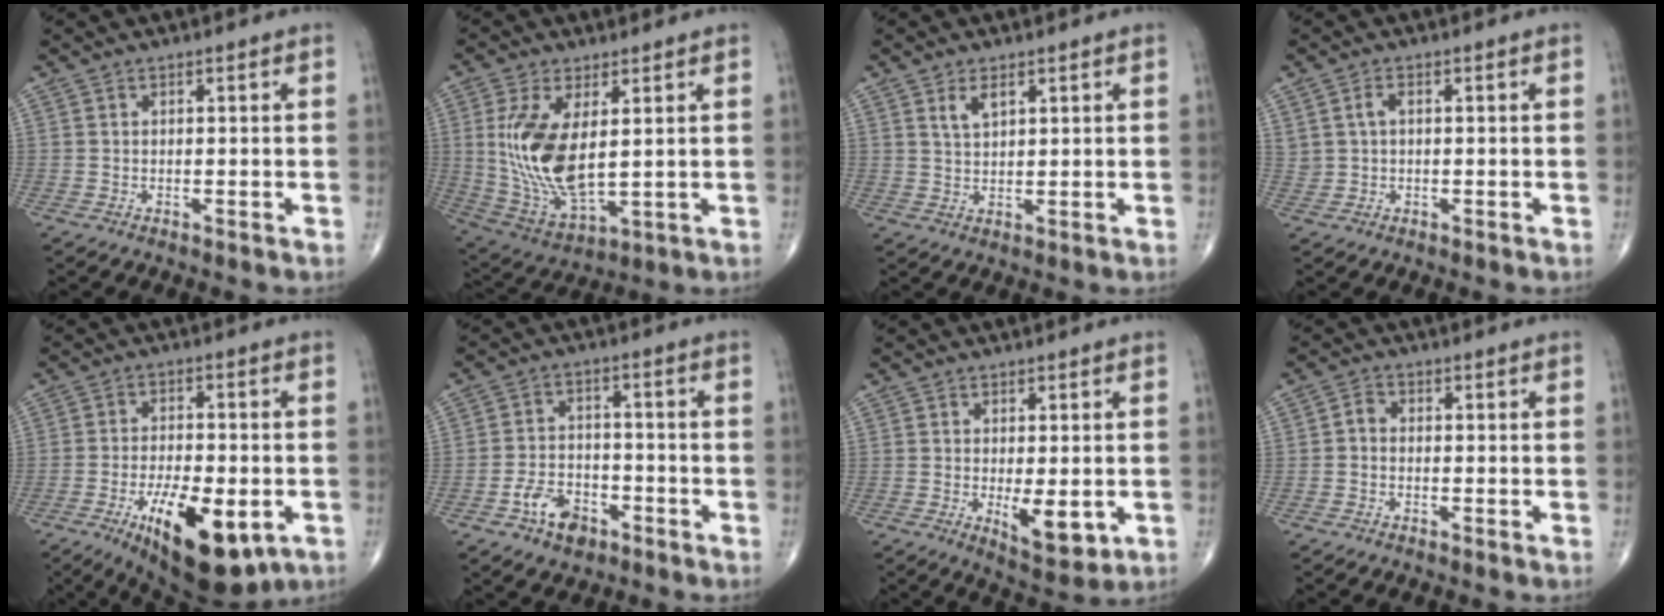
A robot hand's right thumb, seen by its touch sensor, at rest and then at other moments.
{"total": 15.1, "force": [2.3, 6.9, 13.2], "torque": [-0.266, -0.022, 0.063]}
{"total": 3.5, "force": [1.9, 1.7, 2.4], "torque": [-0.040, -0.008, 0.038]}
{"total": 2.7, "force": [0.7, 1.7, 1.9], "torque": [-0.038, 0.002, 0.017]}
{"total": 16.3, "force": [-6.3, 6.7, 13.5], "torque": [-0.203, 0.005, -0.081]}
{"total": 7.6, "force": [-4.1, 4.9, 4.2], "torque": [-0.056, 0.026, -0.070]}
{"total": 7.3, "force": [-1.4, 3.0, 6.5], "torque": [-0.088, -0.018, -0.012]}
{"total": 2.0, "force": [-0.4, 1.5, 1.2], "torque": [-0.014, 0.007, -0.017]}